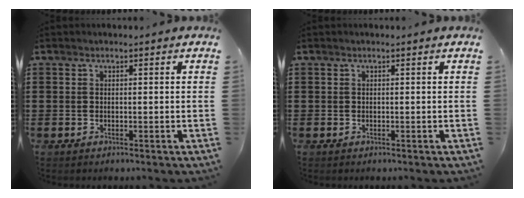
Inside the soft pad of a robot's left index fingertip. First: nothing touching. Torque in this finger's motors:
{"motor_torque": [-0.04, -0.02, 0.00, -0.01]}